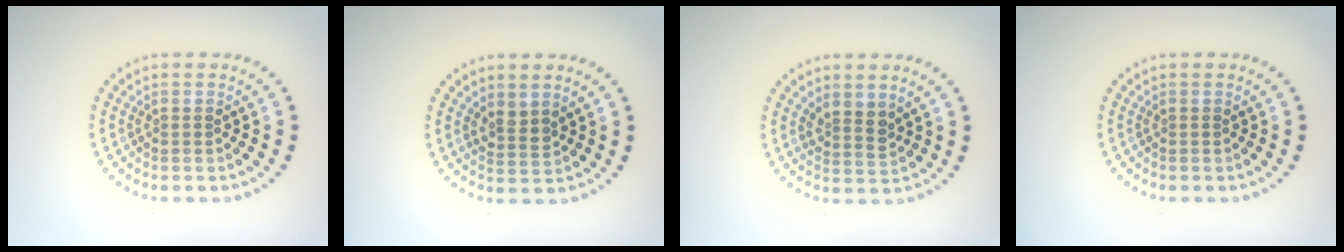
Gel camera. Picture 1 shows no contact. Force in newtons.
{"total": 1.6, "press": 1.2, "slide": 1.0}
{"total": 2.1, "press": 1.7, "slide": 1.2}
{"total": 0.0}